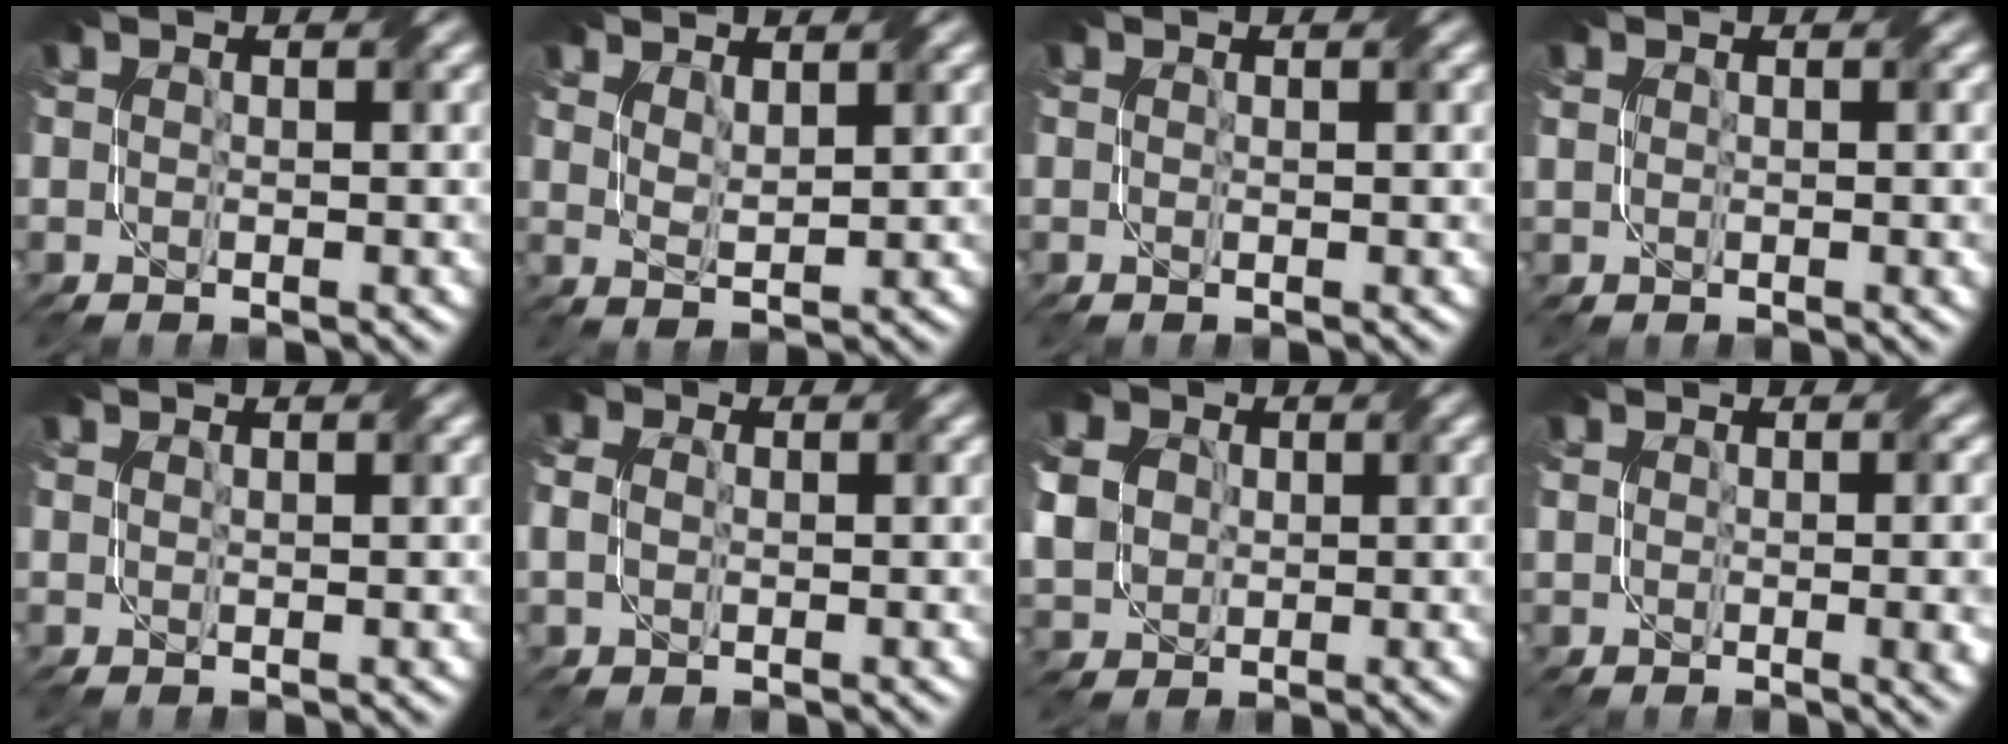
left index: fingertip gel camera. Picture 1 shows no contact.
{"total": 2.1, "force": [1.9, 0.5, 0.8], "torque": [-0.024, -0.001, 0.041]}
{"total": 0.0}
{"total": 1.1, "force": [0.6, 0.4, 0.7], "torque": [-0.011, 0.001, 0.014]}
{"total": 0.6, "force": [0.6, 0.0, -0.1], "torque": [-0.001, 0.000, 0.012]}
{"total": 2.0, "force": [0.3, 1.8, 1.0], "torque": [-0.033, 0.008, 0.006]}
{"total": 8.3, "force": [2.4, 6.9, 3.9], "torque": [-0.118, 0.024, 0.044]}
{"total": 4.7, "force": [0.1, 2.3, 4.1], "torque": [-0.029, -0.009, 0.015]}